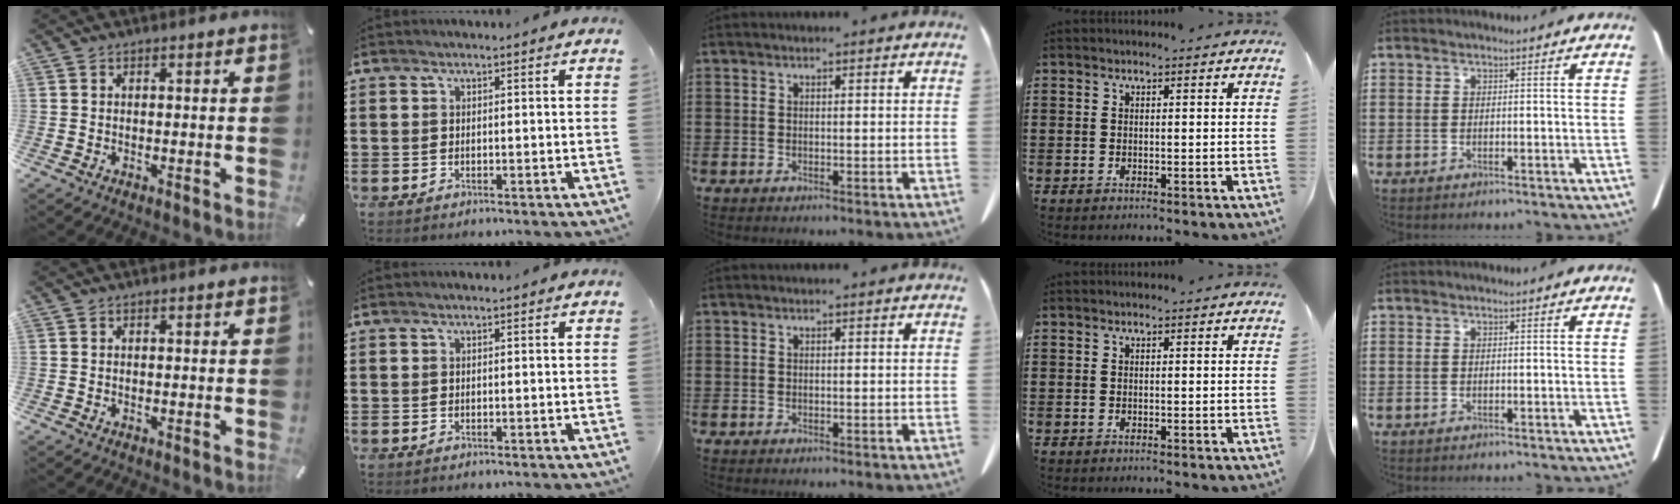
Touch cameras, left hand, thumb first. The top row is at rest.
{}